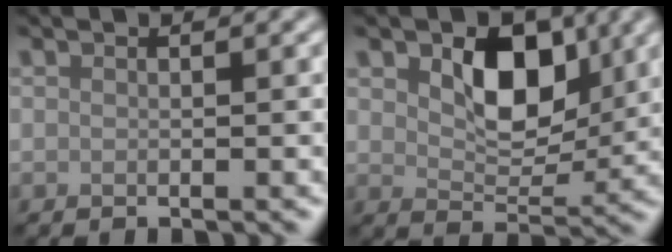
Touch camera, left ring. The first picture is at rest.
{"total": 5.9, "force": [1.9, 3.7, 4.2], "torque": [-0.069, -0.006, 0.028]}